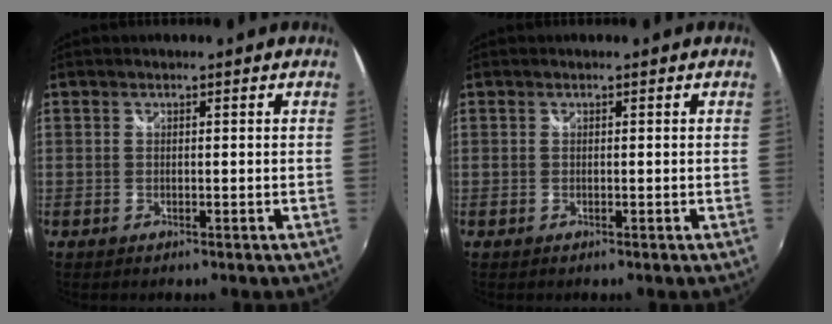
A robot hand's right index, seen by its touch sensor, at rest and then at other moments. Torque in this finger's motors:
{"motor_torque": [-0.03, 0.00, 0.01, 0.01]}